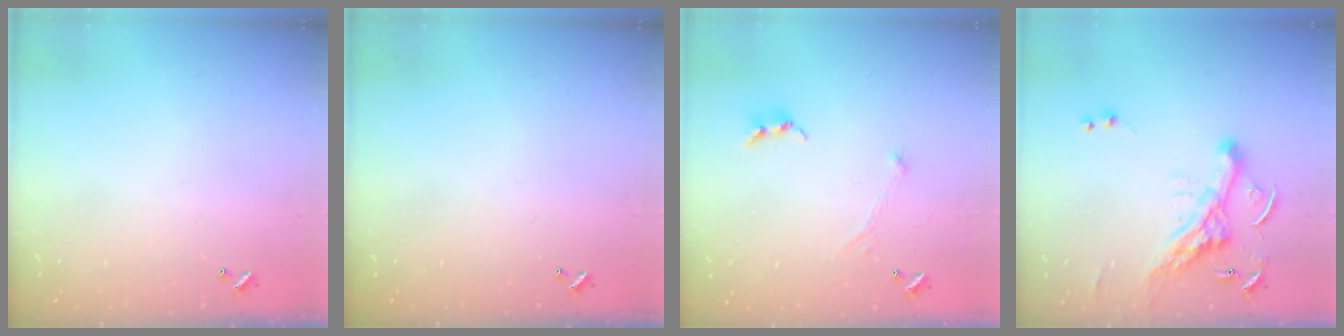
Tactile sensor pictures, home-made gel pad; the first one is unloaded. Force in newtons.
{"total": 0.0}
{"total": 0.0}
{"total": 8.5, "press": 8.4, "slide": 1.3}